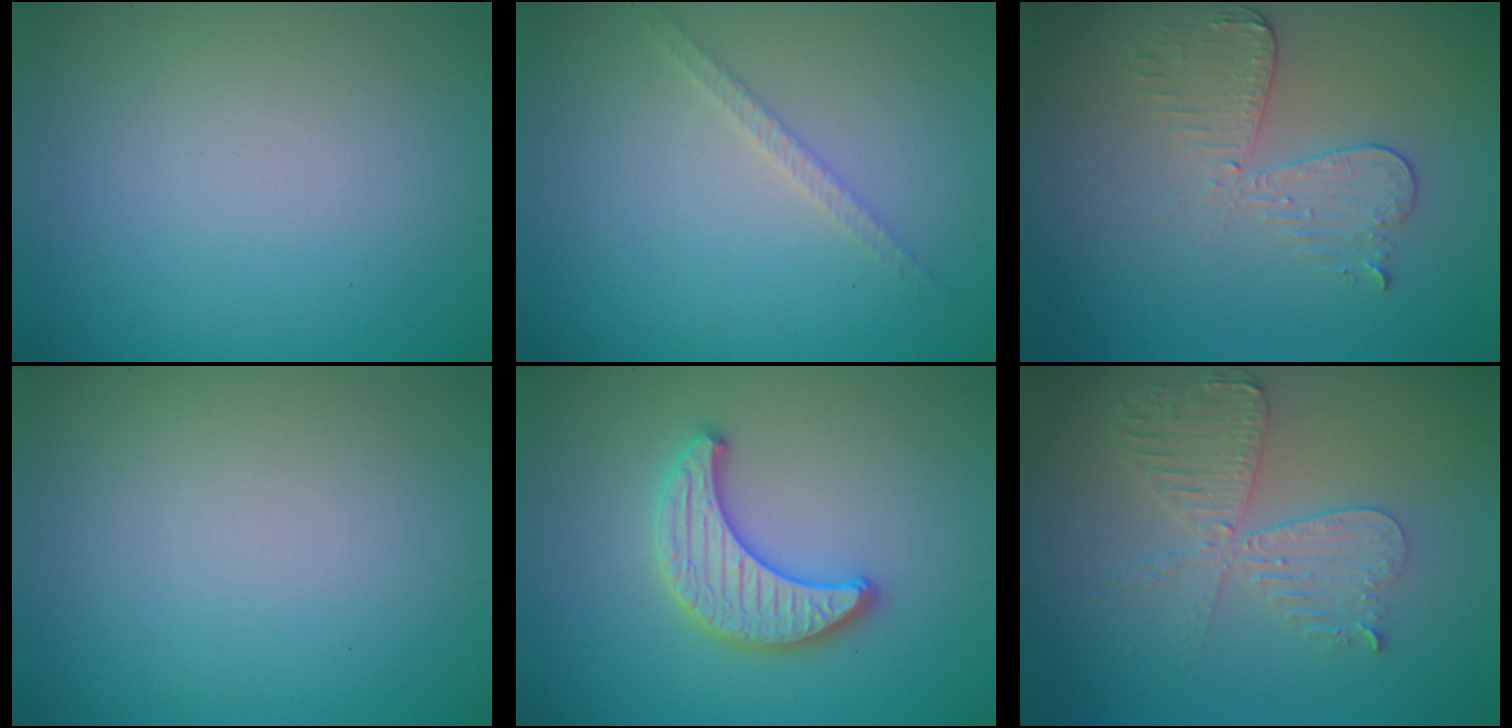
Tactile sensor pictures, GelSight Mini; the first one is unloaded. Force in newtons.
{"total": 1.3, "press": 1.3, "slide": 0.2}
{"total": 2.9, "press": 2.6, "slide": 1.4}
{"total": 0.0}
{"total": 3.3, "press": 3.3, "slide": 0.2}
{"total": 4.3, "press": 3.7, "slide": 2.1}